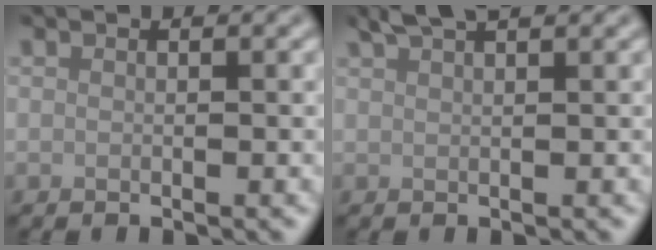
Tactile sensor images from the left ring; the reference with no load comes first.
{"total": 2.6, "force": [2.2, 0.4, 1.4], "torque": [-0.014, 0.007, 0.037]}